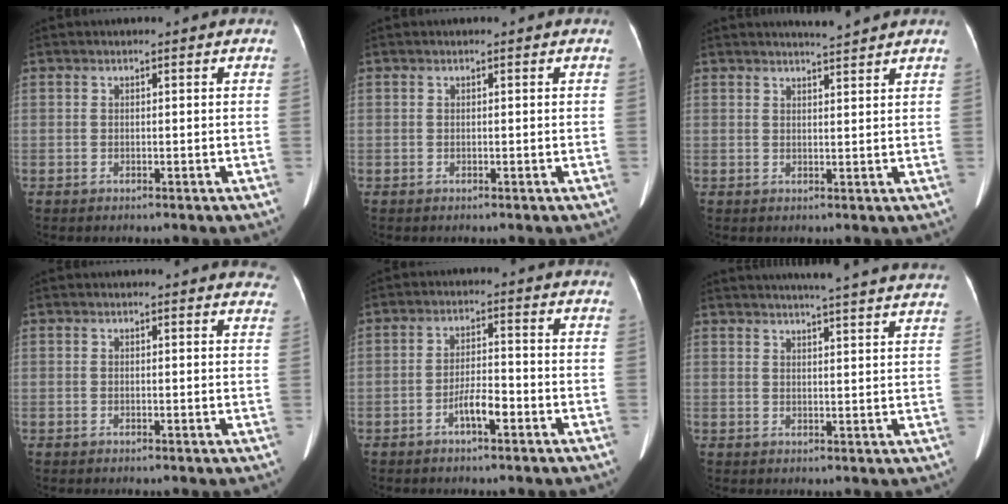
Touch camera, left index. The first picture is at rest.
{"total": 0.0}
{"total": 3.1, "force": [2.9, -0.7, 0.8], "torque": [-0.014, -0.003, 0.046]}
{"total": 5.5, "force": [5.2, 1.6, 0.8], "torque": [0.016, -0.007, 0.029]}
{"total": 4.2, "force": [-2.3, 1.0, 3.4], "torque": [-0.064, 0.006, -0.043]}
{"total": 19.5, "force": [18.0, 0.5, 7.5], "torque": [-0.105, -0.012, 0.216]}